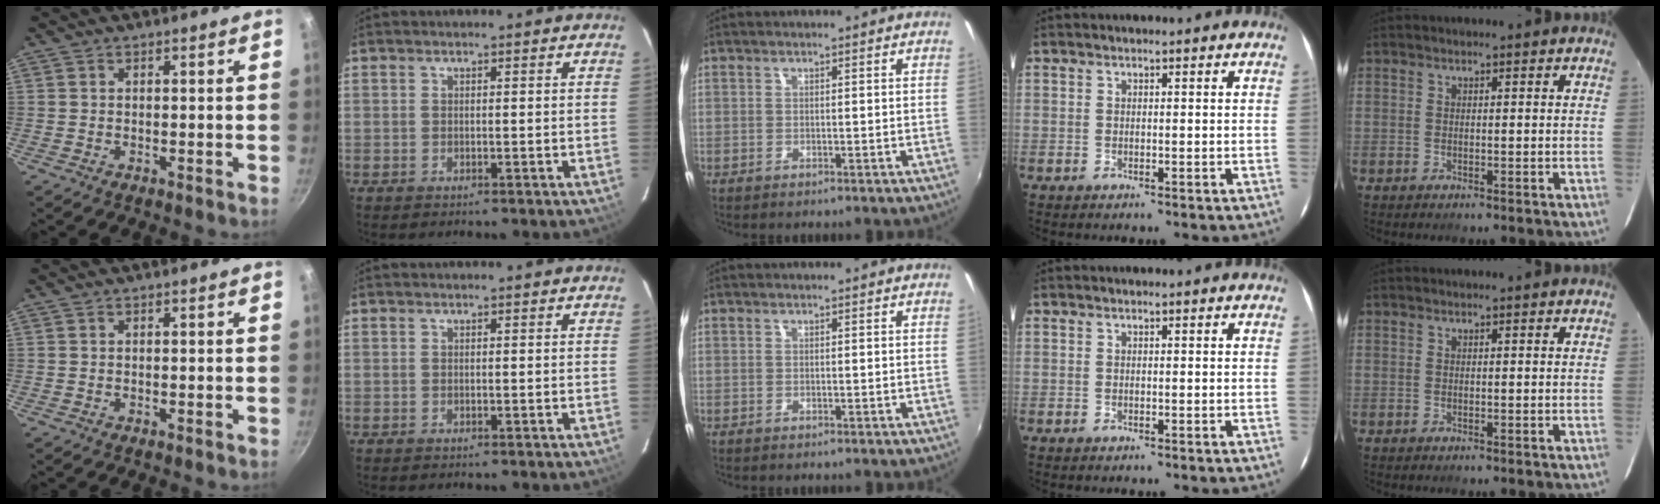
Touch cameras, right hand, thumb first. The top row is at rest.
{}